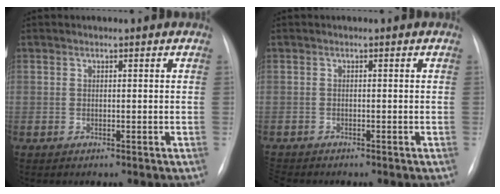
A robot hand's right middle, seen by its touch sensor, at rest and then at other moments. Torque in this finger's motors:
{"motor_torque": [0.49, -0.57, 0.02, 0.02]}